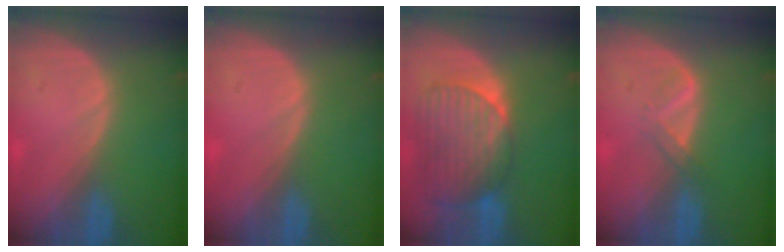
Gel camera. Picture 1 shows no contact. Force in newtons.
{"total": 0.6, "press": 0.2, "slide": 0.5}
{"total": 9.7, "press": 8.5, "slide": 4.7}
{"total": 2.1, "press": 2.1, "slide": 0.2}